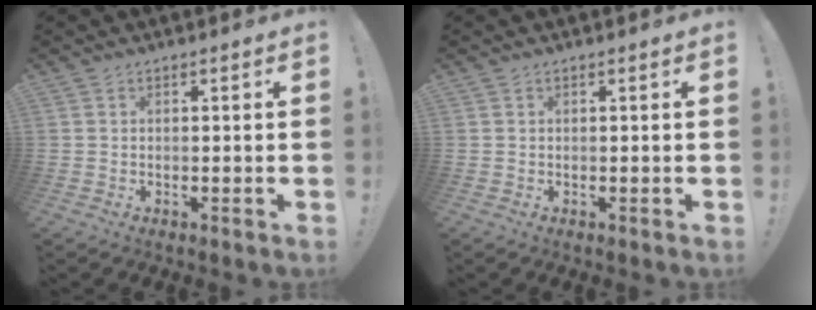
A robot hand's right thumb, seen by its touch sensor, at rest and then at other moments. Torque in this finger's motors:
{"motor_torque": [0.00, 0.00, 0.01, 0.05, 0.00]}